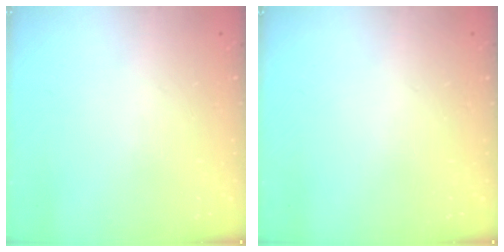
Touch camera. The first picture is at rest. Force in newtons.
{"total": 0.0}